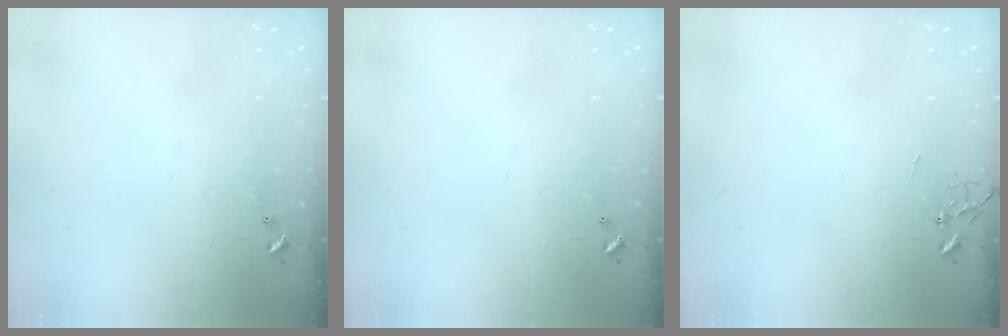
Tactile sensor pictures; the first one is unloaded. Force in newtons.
{"total": 0.0}
{"total": 0.0}